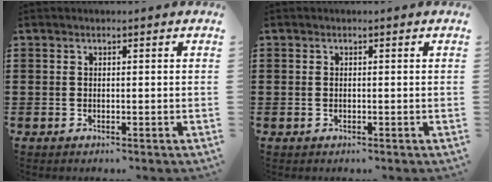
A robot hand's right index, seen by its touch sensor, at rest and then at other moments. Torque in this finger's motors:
{"motor_torque": [-0.05, 0.59, -0.03, -0.01]}